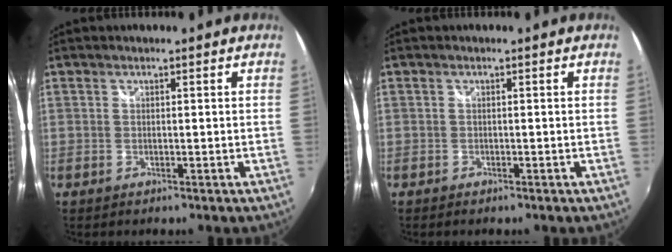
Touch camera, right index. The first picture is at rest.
{"total": 0.8, "force": [-0.7, 0.4, 0.3], "torque": [-0.009, -0.004, -0.013]}